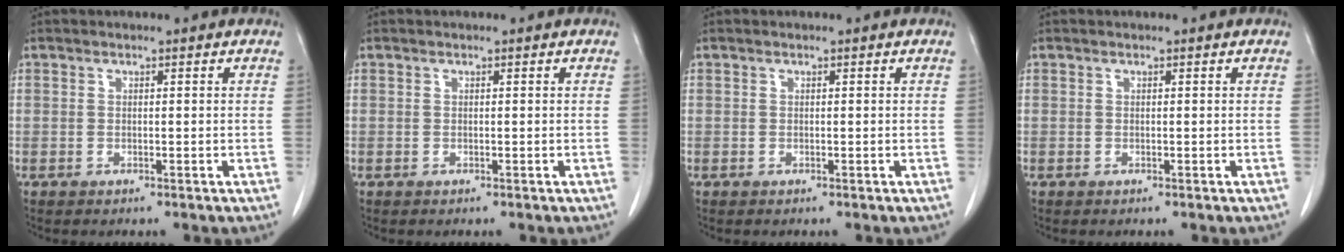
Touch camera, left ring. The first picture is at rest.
{"total": 0.0}
{"total": 0.0}
{"total": 0.0}